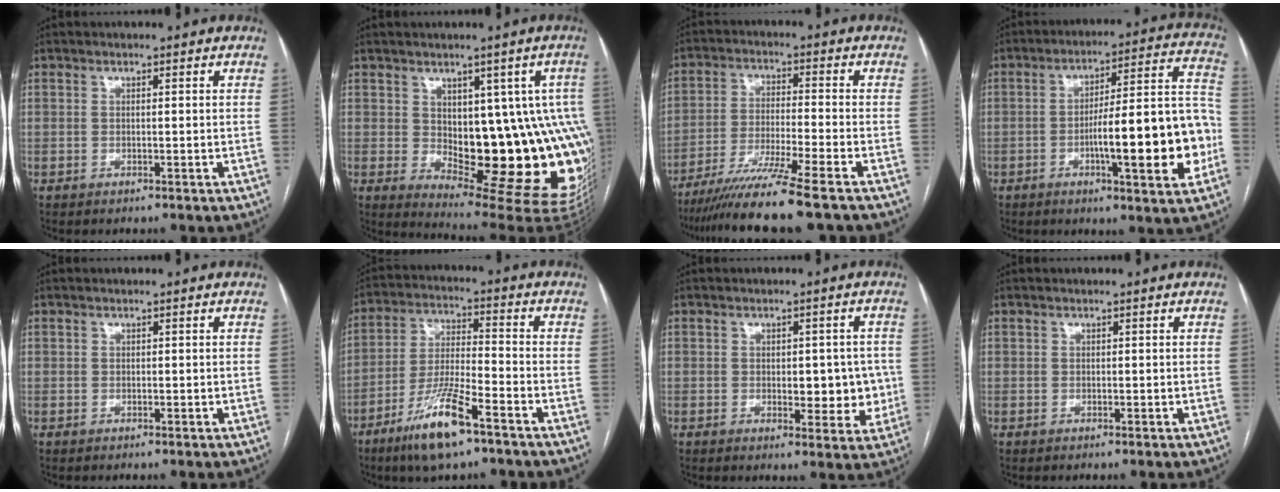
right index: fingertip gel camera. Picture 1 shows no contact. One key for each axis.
{"total": 18.2, "fx": -0.3, "fy": 7.5, "fz": 16.5, "tx": -0.135, "ty": 0.013, "tz": 0.018}
{"total": 11.9, "fx": -9.5, "fy": -1.7, "fz": 6.9, "tx": -0.109, "ty": -0.036, "tz": -0.159}
{"total": 18.6, "fx": -4.6, "fy": 2.7, "fz": 17.8, "tx": -0.228, "ty": 0.023, "tz": -0.061}
{"total": 0.0}
{"total": 11.6, "fx": -7.3, "fy": 1.6, "fz": 9.0, "tx": -0.181, "ty": -0.021, "tz": -0.134}
{"total": 7.2, "fx": -0.3, "fy": 3.8, "fz": 6.0, "tx": -0.058, "ty": 0.009, "tz": 0.005}
{"total": 0.0}